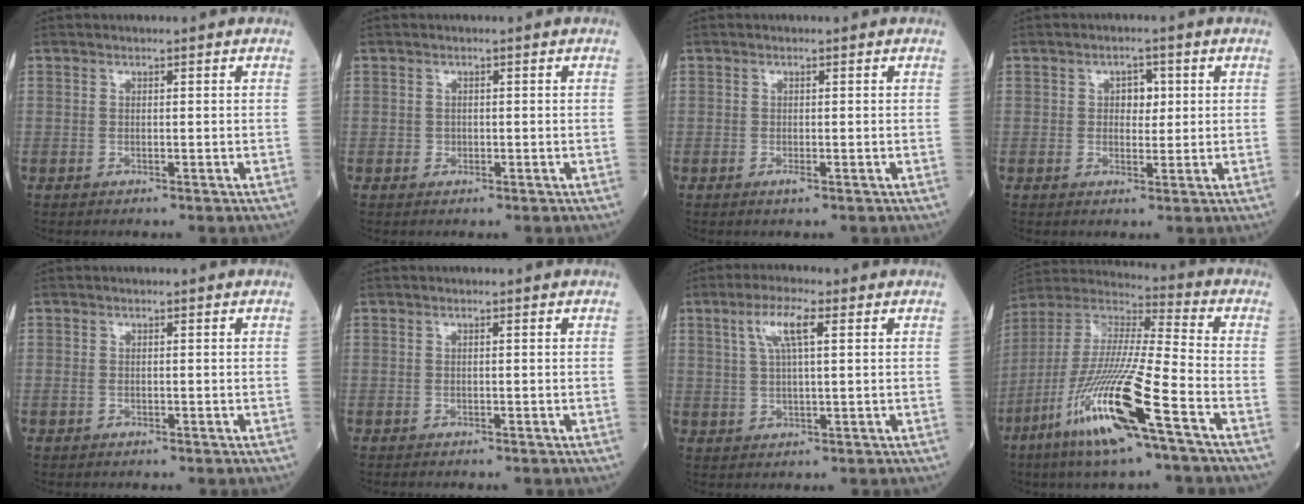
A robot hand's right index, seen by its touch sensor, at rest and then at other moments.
{"total": 0.7, "force": [-0.2, 0.7, 0.3], "torque": [-0.005, 0.002, -0.003]}
{"total": 0.9, "force": [-0.4, 0.1, 0.8], "torque": [-0.013, -0.001, -0.006]}
{"total": 2.9, "force": [0.7, 1.9, 2.1], "torque": [-0.024, 0.004, 0.009]}
{"total": 0.6, "force": [-0.2, 0.4, 0.4], "torque": [-0.013, 0.000, -0.003]}
{"total": 0.0}
{"total": 5.7, "force": [2.3, 0.8, 5.1], "torque": [-0.105, 0.012, 0.045]}
{"total": 19.1, "force": [-9.3, 0.7, 16.7], "torque": [-0.374, -0.047, -0.184]}